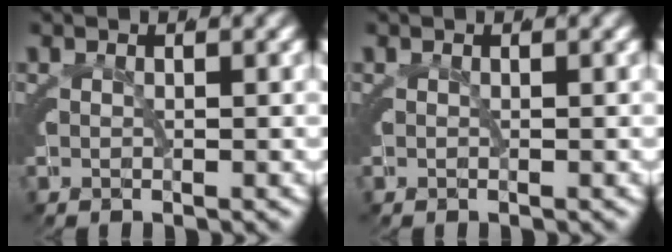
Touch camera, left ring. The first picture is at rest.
{"total": 0.0}